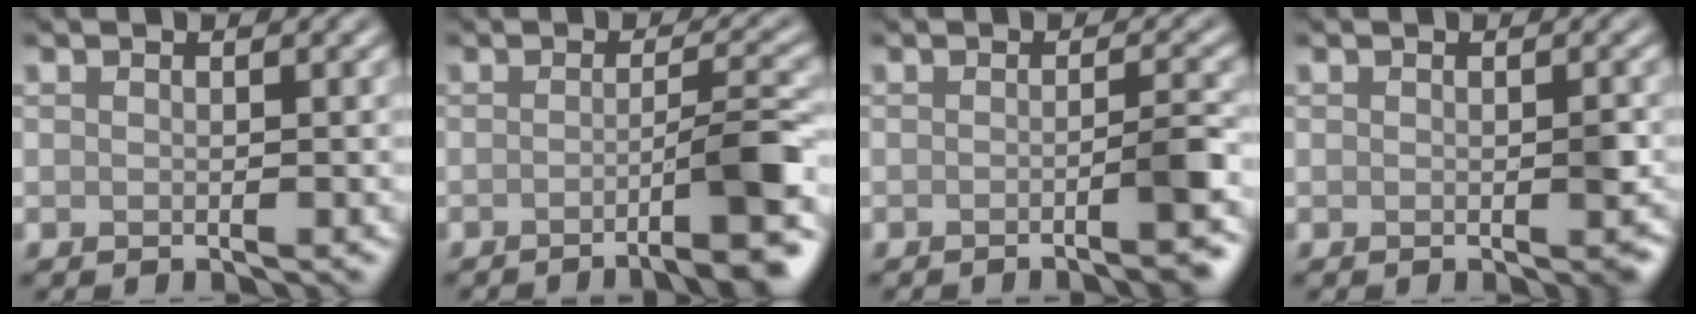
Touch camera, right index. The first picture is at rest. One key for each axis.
{"total": 5.8, "fx": -2.5, "fy": 0.8, "fz": 5.2, "tx": -0.057, "ty": 0.007, "tz": -0.045}
{"total": 3.4, "fx": -1.5, "fy": 0.7, "fz": 3.0, "tx": -0.027, "ty": 0.000, "tz": -0.031}
{"total": 1.2, "fx": -0.2, "fy": 0.5, "fz": 1.1, "tx": -0.010, "ty": -0.004, "tz": 0.000}